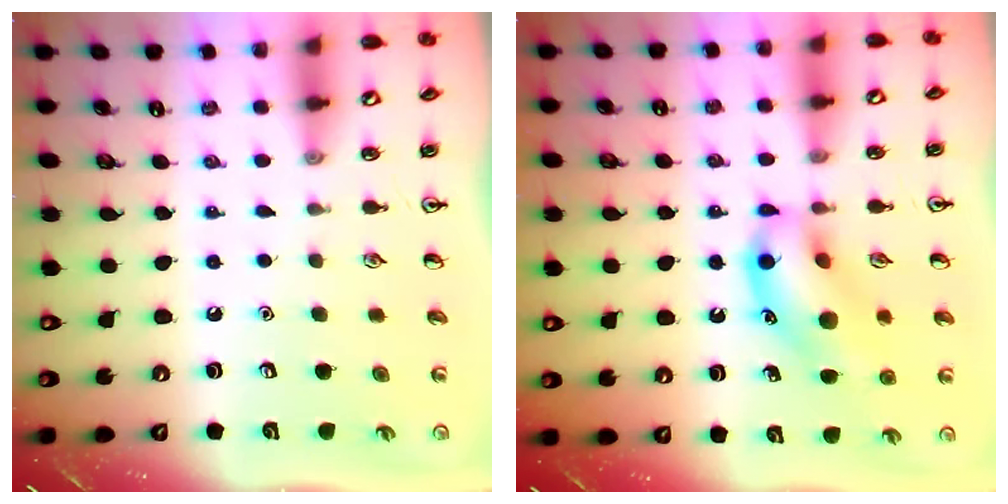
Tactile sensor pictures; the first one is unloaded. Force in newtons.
{"total": 13.7, "press": 13.6, "slide": 1.8}